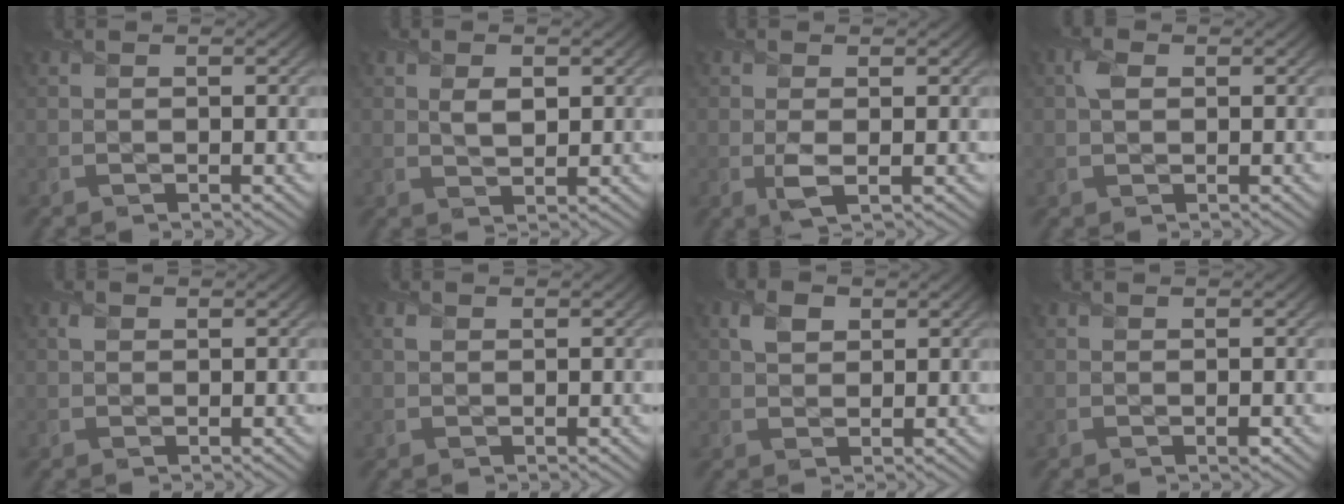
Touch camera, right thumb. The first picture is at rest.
{"total": 2.5, "force": [0.8, 1.5, 1.8], "torque": [-0.039, -0.006, 0.016]}
{"total": 2.0, "force": [0.0, 0.8, 1.8], "torque": [-0.042, -0.006, -0.002]}
{"total": 2.1, "force": [0.6, 1.4, 1.5], "torque": [-0.038, 0.005, 0.008]}
{"total": 1.0, "force": [0.4, 0.8, 0.3], "torque": [-0.009, -0.002, 0.005]}
{"total": 0.9, "force": [0.3, 0.8, 0.4], "torque": [-0.011, -0.002, 0.005]}
{"total": 2.7, "force": [1.1, 2.0, 1.5], "torque": [-0.036, 0.002, 0.019]}
{"total": 0.7, "force": [-0.2, 0.4, 0.5], "torque": [-0.008, -0.006, -0.003]}